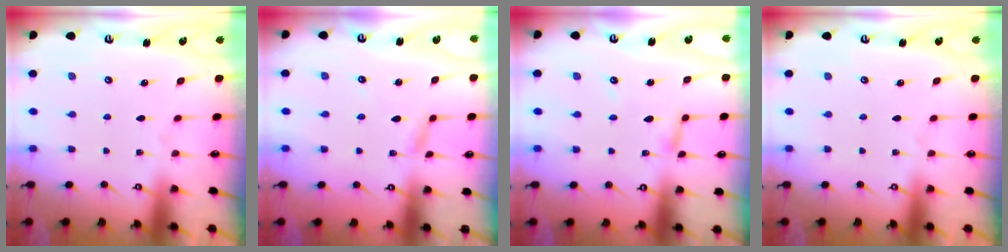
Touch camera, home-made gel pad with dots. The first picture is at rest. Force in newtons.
{"total": 2.8, "press": 2.8, "slide": 0.1}
{"total": 4.0, "press": 4.0, "slide": 0.4}
{"total": 0.0}